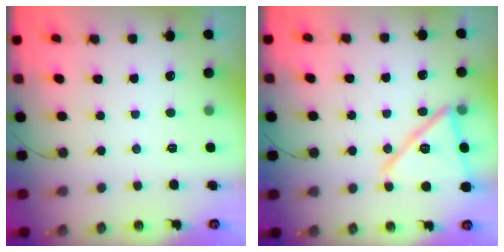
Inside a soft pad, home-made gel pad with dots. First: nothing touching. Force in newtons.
{"total": 17.2, "press": 16.3, "slide": 5.7}